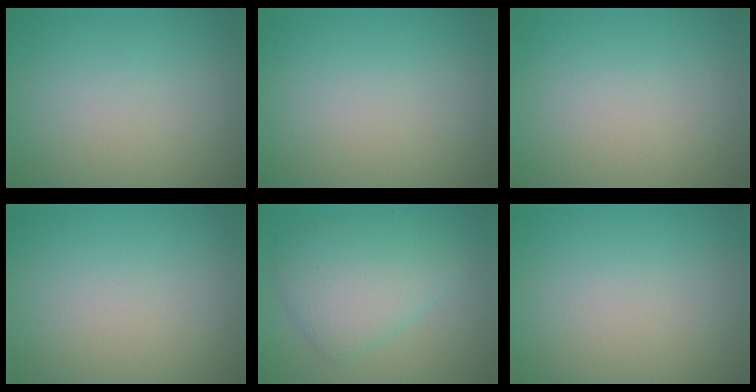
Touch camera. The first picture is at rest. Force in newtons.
{"total": 0.0}
{"total": 0.0}
{"total": 0.0}
{"total": 5.3, "press": 5.3, "slide": 0.1}
{"total": 0.0}